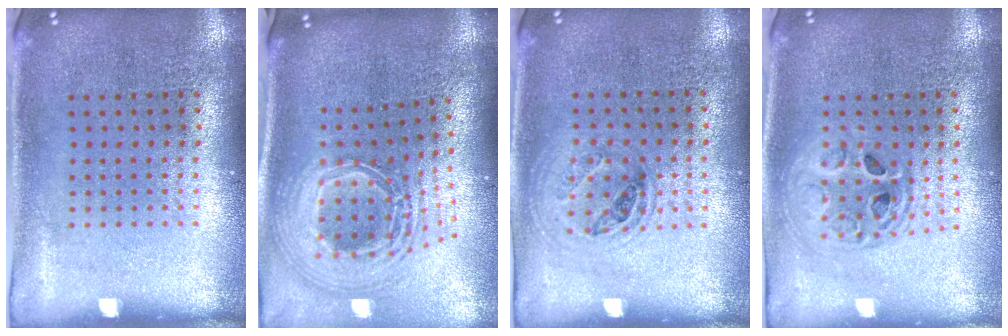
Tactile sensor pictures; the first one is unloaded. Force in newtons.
{"total": 2.8, "press": 1.9, "slide": 2.1}
{"total": 1.0, "press": 0.9, "slide": 0.3}
{"total": 1.7, "press": 1.4, "slide": 0.9}